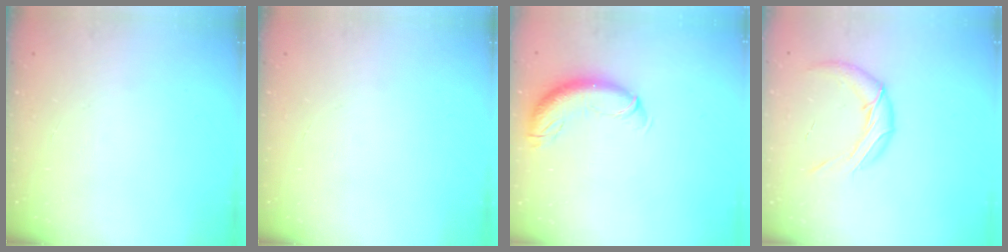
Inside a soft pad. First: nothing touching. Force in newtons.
{"total": 0.0}
{"total": 10.2, "press": 10.0, "slide": 2.3}
{"total": 11.2, "press": 10.9, "slide": 2.4}